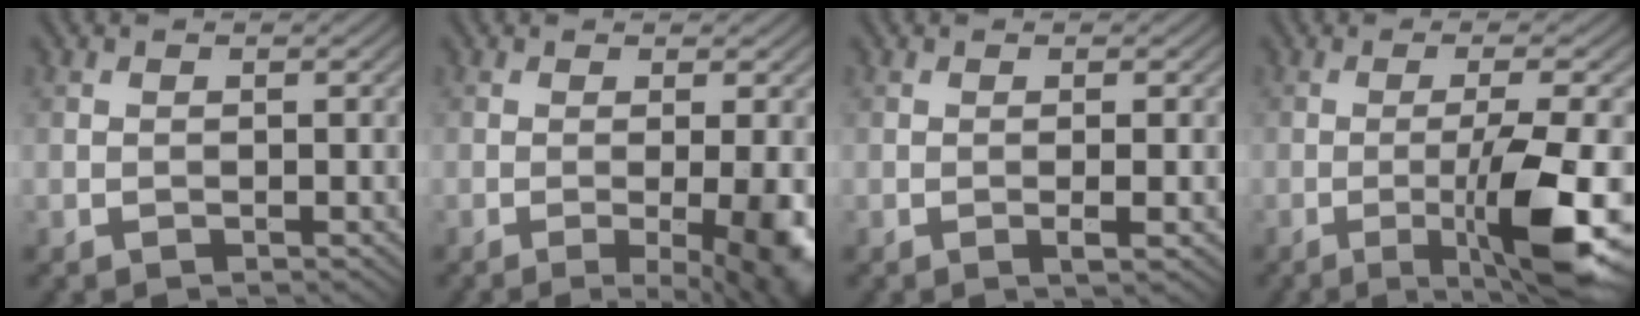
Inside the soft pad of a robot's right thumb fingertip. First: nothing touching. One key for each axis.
{"total": 6.8, "fx": -1.5, "fy": 1.5, "fz": 6.5, "tx": -0.090, "ty": -0.005, "tz": -0.015}
{"total": 1.5, "fx": -0.3, "fy": 0.0, "fz": 1.5, "tx": -0.032, "ty": -0.001, "tz": -0.007}
{"total": 10.3, "fx": -3.0, "fy": 1.4, "fz": 9.8, "tx": -0.150, "ty": 0.005, "tz": -0.048}